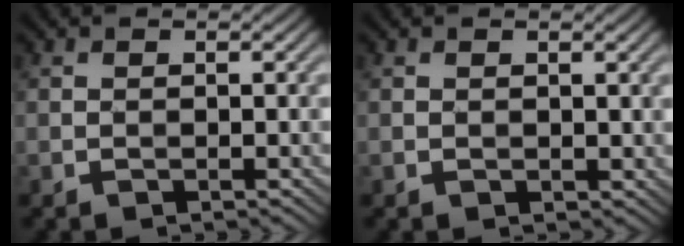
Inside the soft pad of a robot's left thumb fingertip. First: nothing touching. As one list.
[{"total": 0.7, "force": [0.4, 0.5, 0.3], "torque": [-0.005, -0.001, 0.008]}]